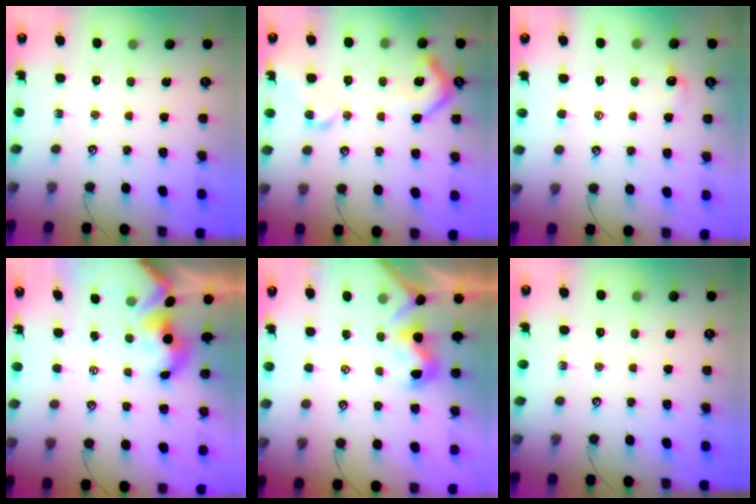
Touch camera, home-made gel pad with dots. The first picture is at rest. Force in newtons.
{"total": 9.3, "press": 9.2, "slide": 1.2}
{"total": 1.9, "press": 1.8, "slide": 0.4}
{"total": 1.5, "press": 1.3, "slide": 0.7}
{"total": 1.5, "press": 1.4, "slide": 0.5}
{"total": 0.0}